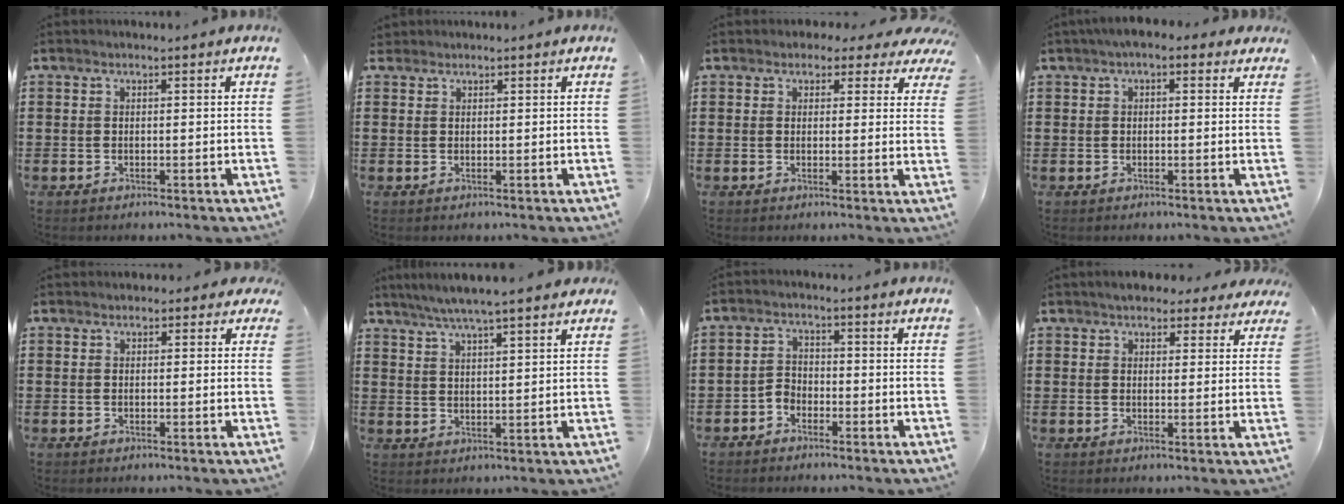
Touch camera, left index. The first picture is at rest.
{"total": 0.9, "force": [0.7, 0.5, 0.1], "torque": [-0.005, 0.003, 0.015]}
{"total": 2.2, "force": [1.6, 1.3, 0.8], "torque": [-0.018, 0.002, 0.026]}
{"total": 2.3, "force": [1.2, 1.3, 1.5], "torque": [-0.034, 0.009, 0.021]}
{"total": 1.2, "force": [0.6, 0.9, 0.4], "torque": [-0.005, 0.007, 0.007]}
{"total": 5.2, "force": [4.3, -0.1, 2.8], "torque": [-0.064, -0.010, 0.076]}
{"total": 2.3, "force": [-2.0, 1.1, 0.3], "torque": [-0.012, 0.007, -0.044]}
{"total": 3.9, "force": [3.4, 1.4, 1.2], "torque": [-0.027, 0.000, 0.063]}